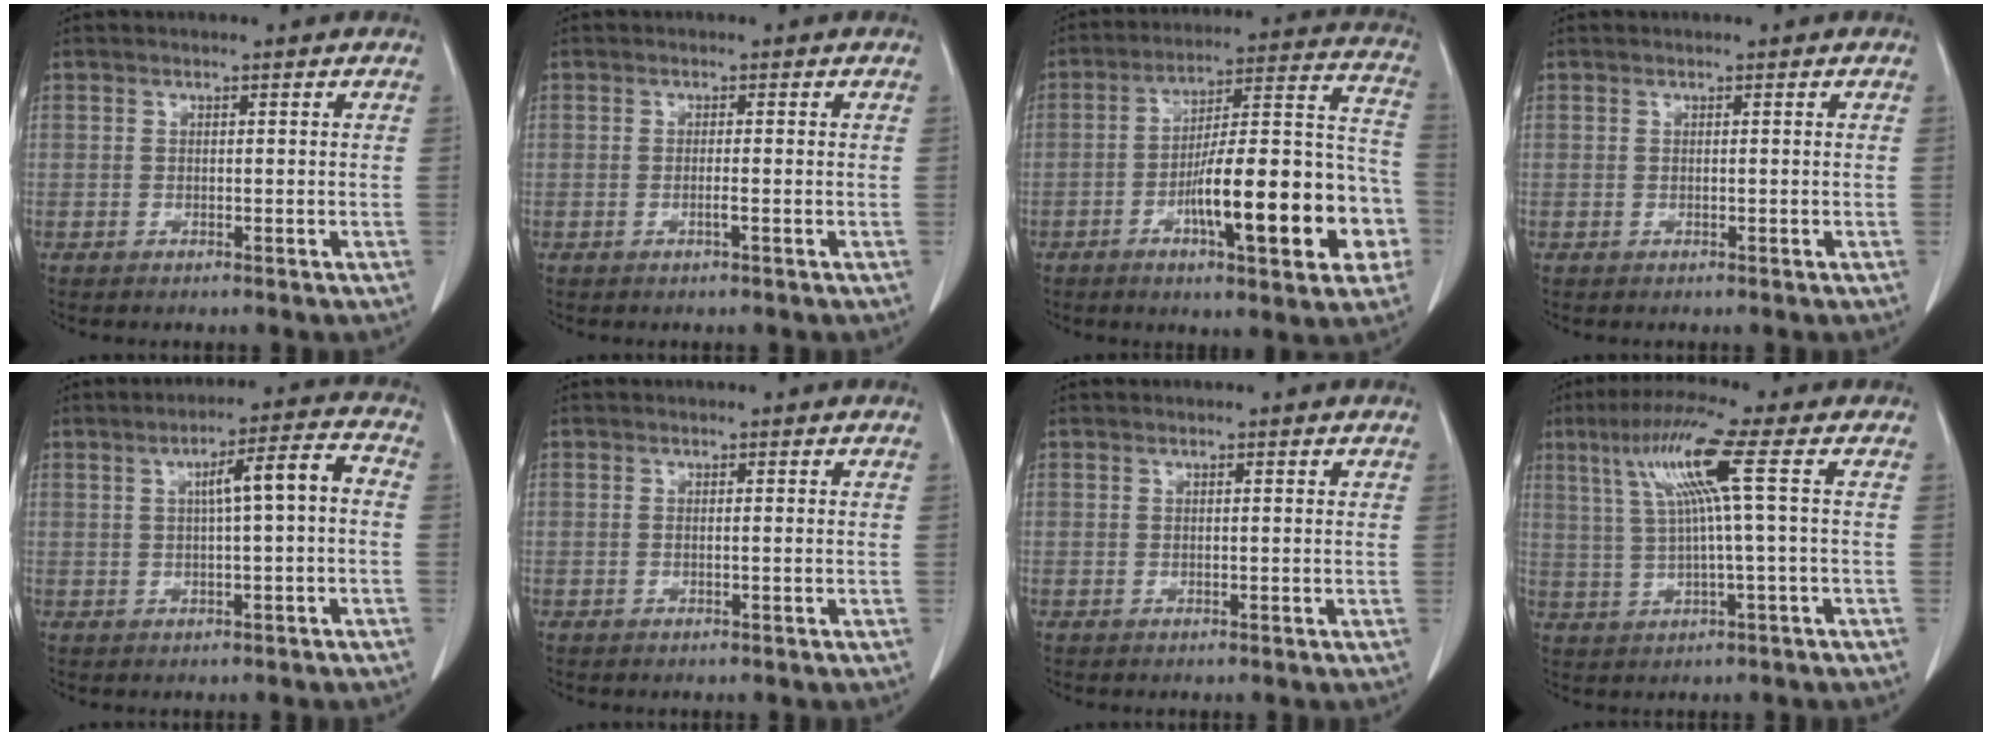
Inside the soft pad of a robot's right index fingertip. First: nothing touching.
{"total": 1.5, "force": [-0.5, 0.2, 1.4], "torque": [-0.029, 0.000, -0.008]}
{"total": 22.1, "force": [-7.1, 4.5, 20.4], "torque": [-0.250, 0.029, -0.096]}
{"total": 0.0}
{"total": 7.5, "force": [0.6, 1.1, 7.4], "torque": [-0.117, 0.026, 0.012]}
{"total": 1.2, "force": [-0.1, 0.4, 1.1], "torque": [-0.033, 0.006, 0.004]}
{"total": 0.8, "force": [0.2, 0.3, 0.7], "torque": [-0.015, 0.003, 0.004]}
{"total": 9.8, "force": [2.7, -1.0, 9.4], "torque": [-0.183, 0.023, 0.057]}